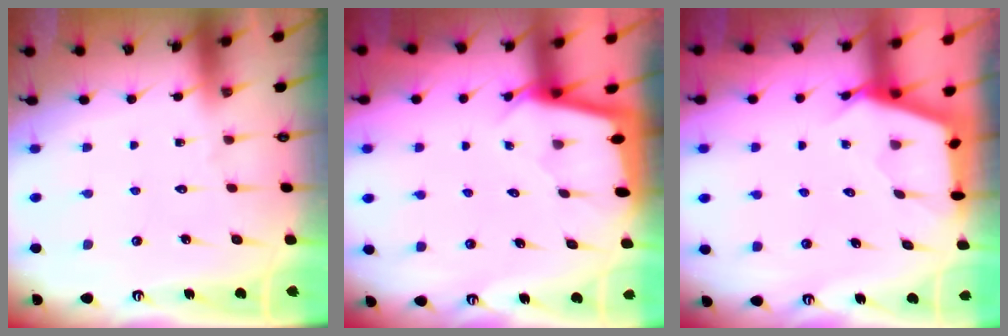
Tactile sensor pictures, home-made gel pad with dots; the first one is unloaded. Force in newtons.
{"total": 2.1, "press": 2.1, "slide": 0.1}
{"total": 2.7, "press": 2.7, "slide": 0.3}